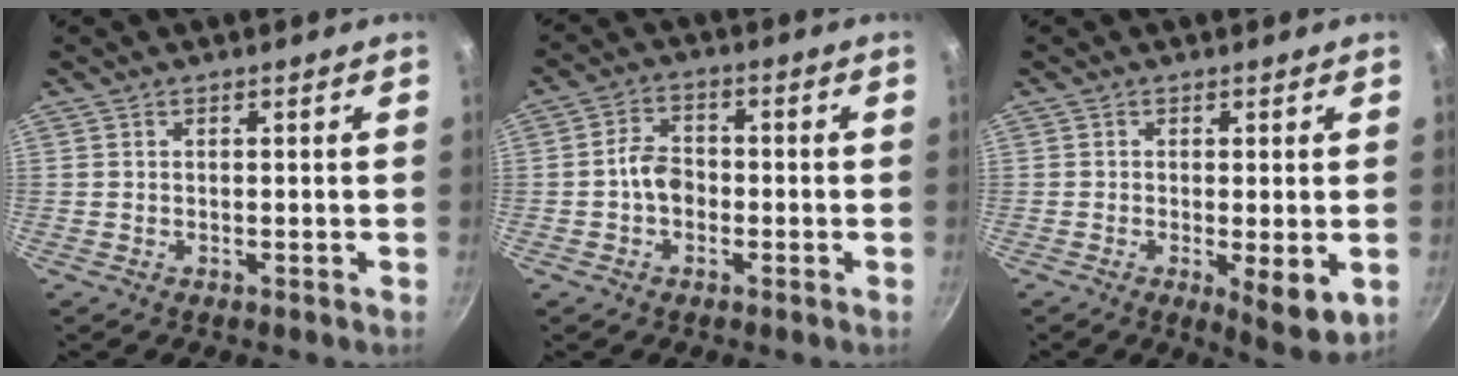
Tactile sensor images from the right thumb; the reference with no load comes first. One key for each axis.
{"total": 5.2, "fx": -1.1, "fy": 3.8, "fz": 3.4, "tx": -0.047, "ty": 0.019, "tz": -0.028}
{"total": 6.9, "fx": -1.6, "fy": 2.1, "fz": 6.4, "tx": -0.096, "ty": -0.020, "tz": -0.022}